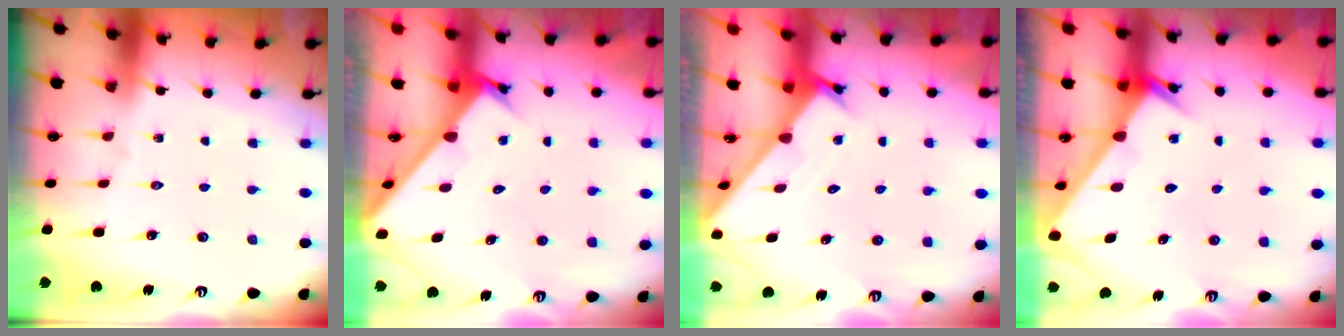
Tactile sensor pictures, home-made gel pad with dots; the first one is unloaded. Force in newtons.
{"total": 2.6, "press": 2.6, "slide": 0.3}
{"total": 1.6, "press": 1.5, "slide": 0.1}
{"total": 2.5, "press": 2.5, "slide": 0.1}